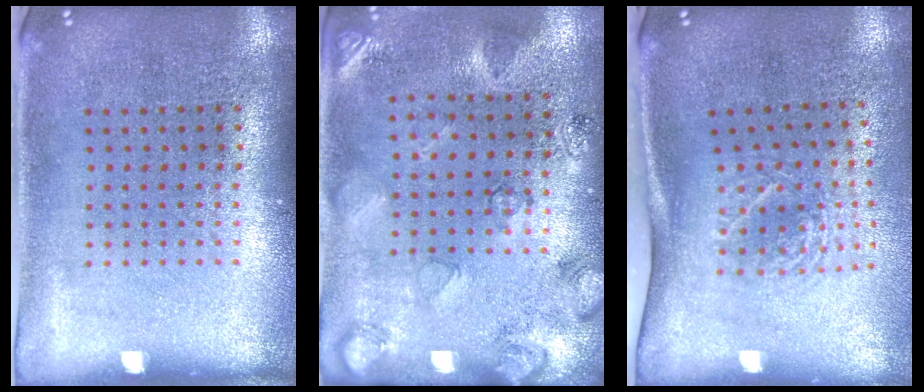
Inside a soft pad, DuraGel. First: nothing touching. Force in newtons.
{"total": 2.6, "press": 1.7, "slide": 1.9}
{"total": 1.9, "press": 1.3, "slide": 1.4}